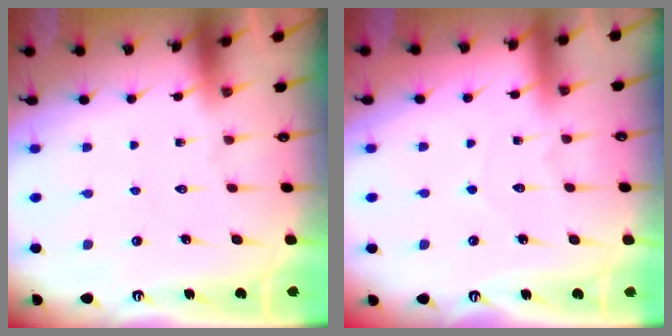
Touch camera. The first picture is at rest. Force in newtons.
{"total": 3.4, "press": 3.4, "slide": 0.3}